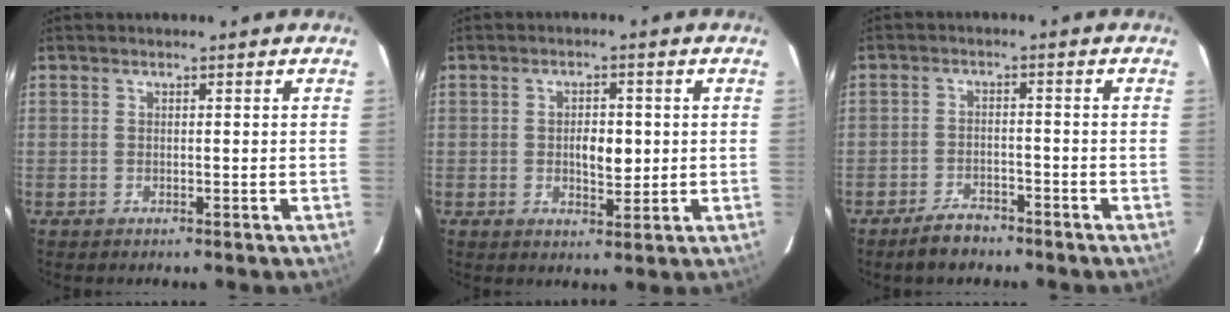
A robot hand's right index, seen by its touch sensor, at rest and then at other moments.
{"total": 4.4, "force": [0.1, 2.1, 3.8], "torque": [-0.059, -0.001, 0.006]}
{"total": 4.1, "force": [-3.4, 1.7, 1.4], "torque": [-0.032, 0.001, -0.055]}